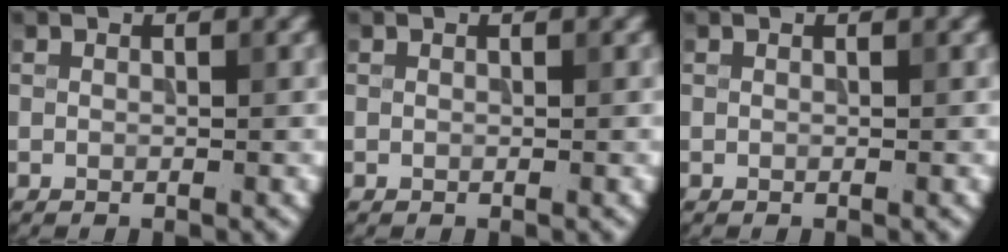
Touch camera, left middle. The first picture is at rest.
{"total": 0.0}
{"total": 0.0}